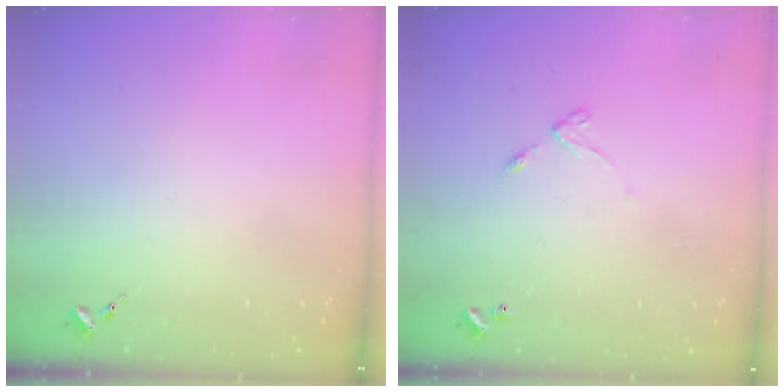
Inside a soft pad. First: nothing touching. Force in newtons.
{"total": 5.1, "press": 5.1, "slide": 0.4}